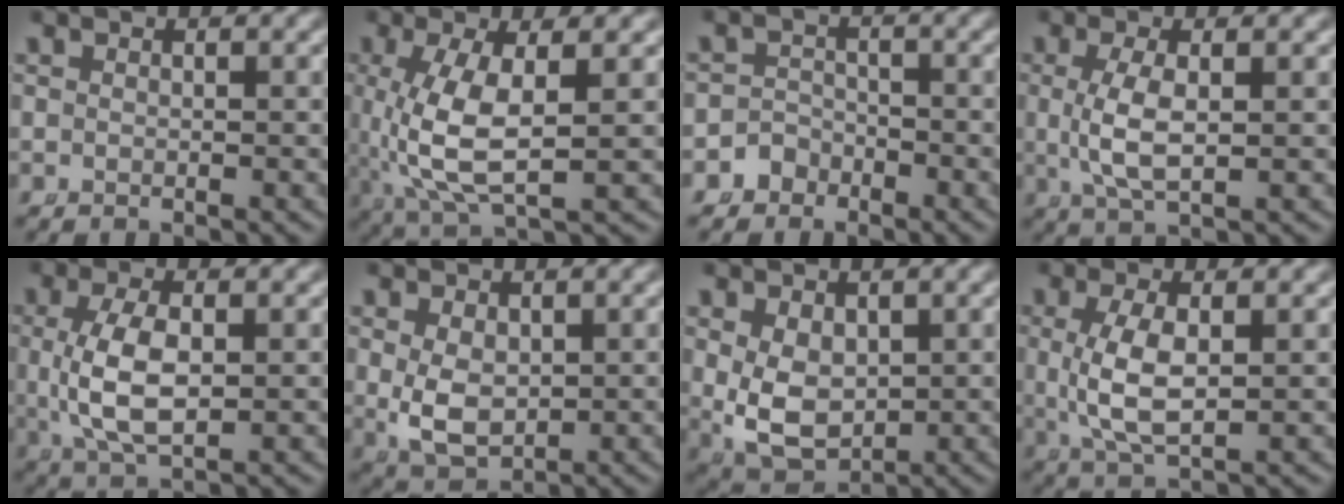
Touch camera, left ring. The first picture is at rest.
{"total": 6.8, "force": [0.4, 2.8, 6.2], "torque": [-0.138, -0.018, 0.024]}
{"total": 3.4, "force": [-2.3, 2.5, 0.1], "torque": [-0.013, -0.012, -0.040]}
{"total": 3.6, "force": [0.0, 1.1, 3.4], "torque": [-0.087, -0.011, 0.012]}
{"total": 5.3, "force": [0.0, 2.5, 4.7], "torque": [-0.114, -0.009, 0.014]}
{"total": 5.0, "force": [-0.6, 3.8, 3.3], "torque": [-0.085, -0.031, 0.012]}
{"total": 7.5, "force": [-0.9, 6.1, 4.2], "torque": [-0.112, -0.044, 0.008]}
{"total": 4.7, "force": [0.1, 1.9, 4.3], "torque": [-0.101, -0.011, 0.018]}